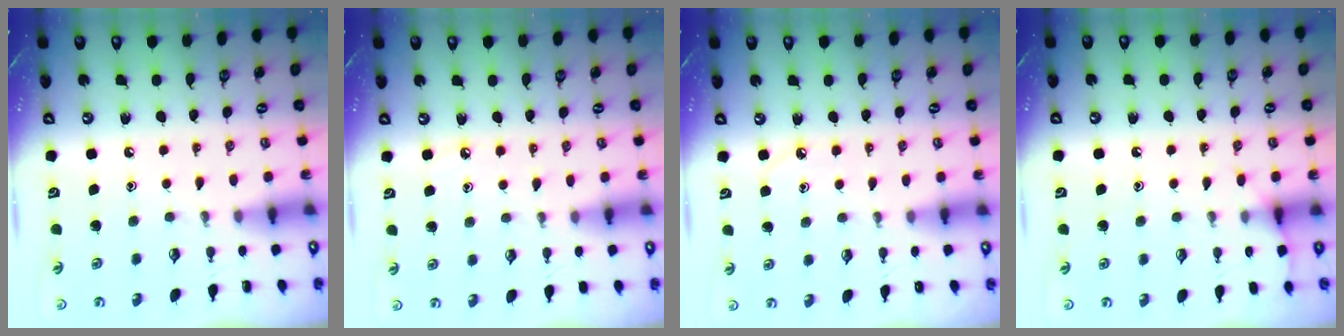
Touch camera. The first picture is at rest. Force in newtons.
{"total": 4.3, "press": 4.2, "slide": 0.6}
{"total": 3.7, "press": 3.6, "slide": 0.5}
{"total": 6.6, "press": 6.6, "slide": 0.7}